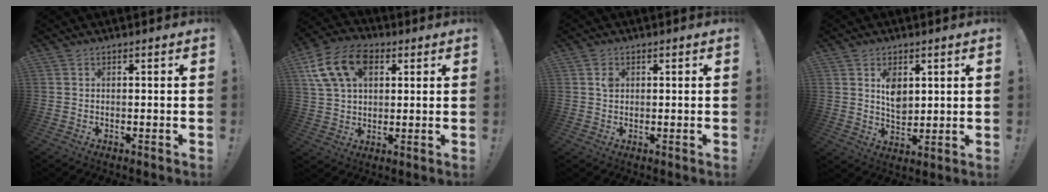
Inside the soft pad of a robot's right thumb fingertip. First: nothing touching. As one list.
[{"total": 15.1, "force": [5.7, 10.2, 9.6], "torque": [-0.179, -0.011, 0.111]}, {"total": 2.0, "force": [0.7, 1.6, 1.0], "torque": [-0.013, 0.000, 0.009]}, {"total": 7.1, "force": [2.9, 5.0, 4.2], "torque": [-0.056, -0.014, 0.052]}]